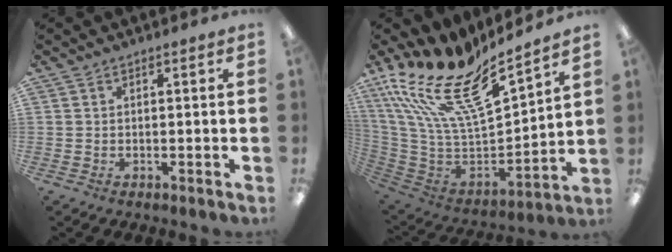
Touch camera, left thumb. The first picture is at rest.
{"total": 19.9, "force": [13.2, 7.2, 13.1], "torque": [-0.245, -0.092, 0.232]}